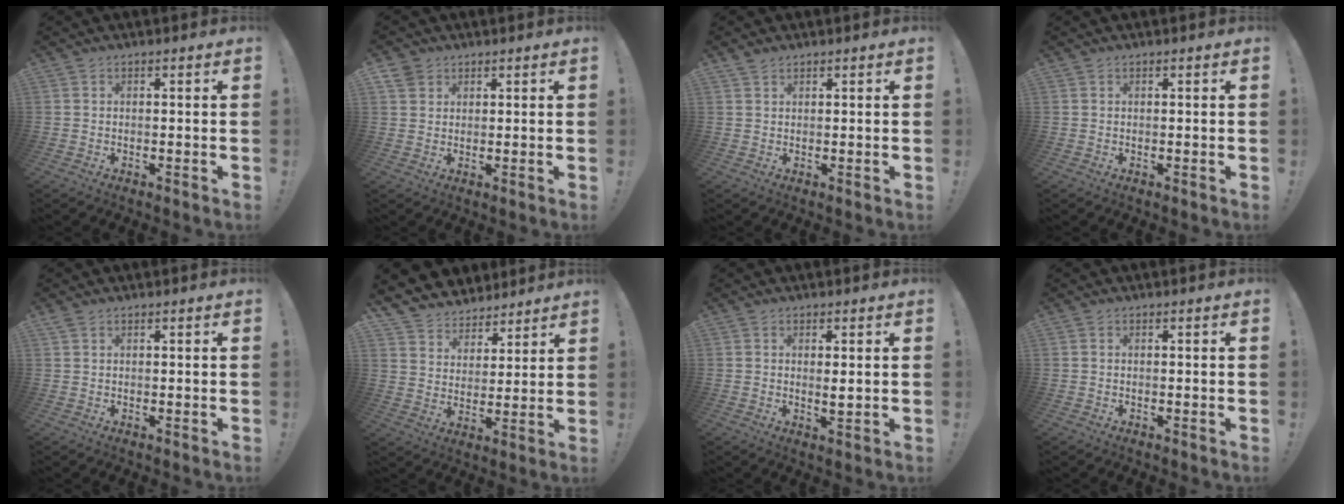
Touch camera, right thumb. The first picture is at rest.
{"total": 3.7, "force": [2.4, 2.7, 0.9], "torque": [-0.010, -0.010, 0.043]}
{"total": 1.6, "force": [1.4, 0.6, 0.4], "torque": [-0.002, -0.007, 0.025]}
{"total": 0.0}
{"total": 1.1, "force": [0.9, 0.5, 0.5], "torque": [-0.003, -0.004, 0.016]}
{"total": 7.6, "force": [5.4, 5.3, 0.6], "torque": [-0.009, -0.052, 0.110]}
{"total": 2.2, "force": [0.6, 0.5, 2.0], "torque": [-0.016, -0.012, 0.005]}
{"total": 0.0}